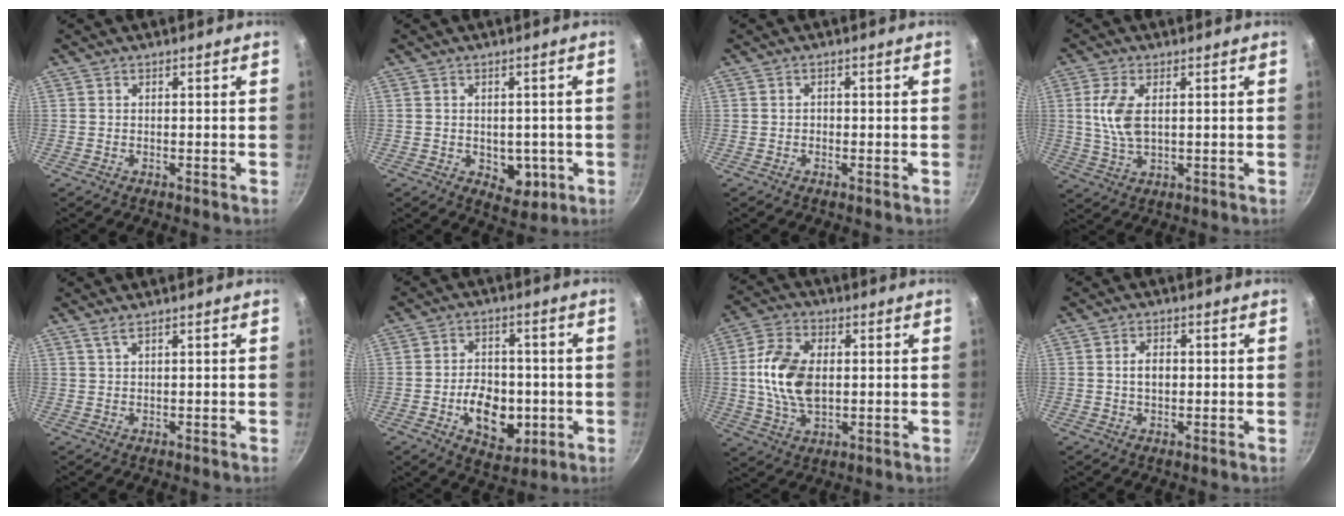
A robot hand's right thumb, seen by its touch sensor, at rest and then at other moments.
{"total": 6.2, "force": [-1.2, 4.5, 4.1], "torque": [-0.020, -0.003, -0.009]}
{"total": 0.6, "force": [-0.2, 0.5, 0.4], "torque": [-0.007, 0.000, -0.002]}
{"total": 7.5, "force": [1.4, 3.7, 6.3], "torque": [-0.130, -0.004, 0.031]}
{"total": 1.6, "force": [1.1, 0.0, 1.2], "torque": [-0.027, -0.004, 0.027]}
{"total": 12.1, "force": [-2.7, 8.3, 8.4], "torque": [-0.095, 0.009, -0.033]}
{"total": 12.3, "force": [0.7, 7.5, 9.7], "torque": [-0.173, 0.004, 0.011]}
{"total": 3.4, "force": [0.3, 2.1, 2.6], "torque": [-0.034, 0.004, 0.004]}